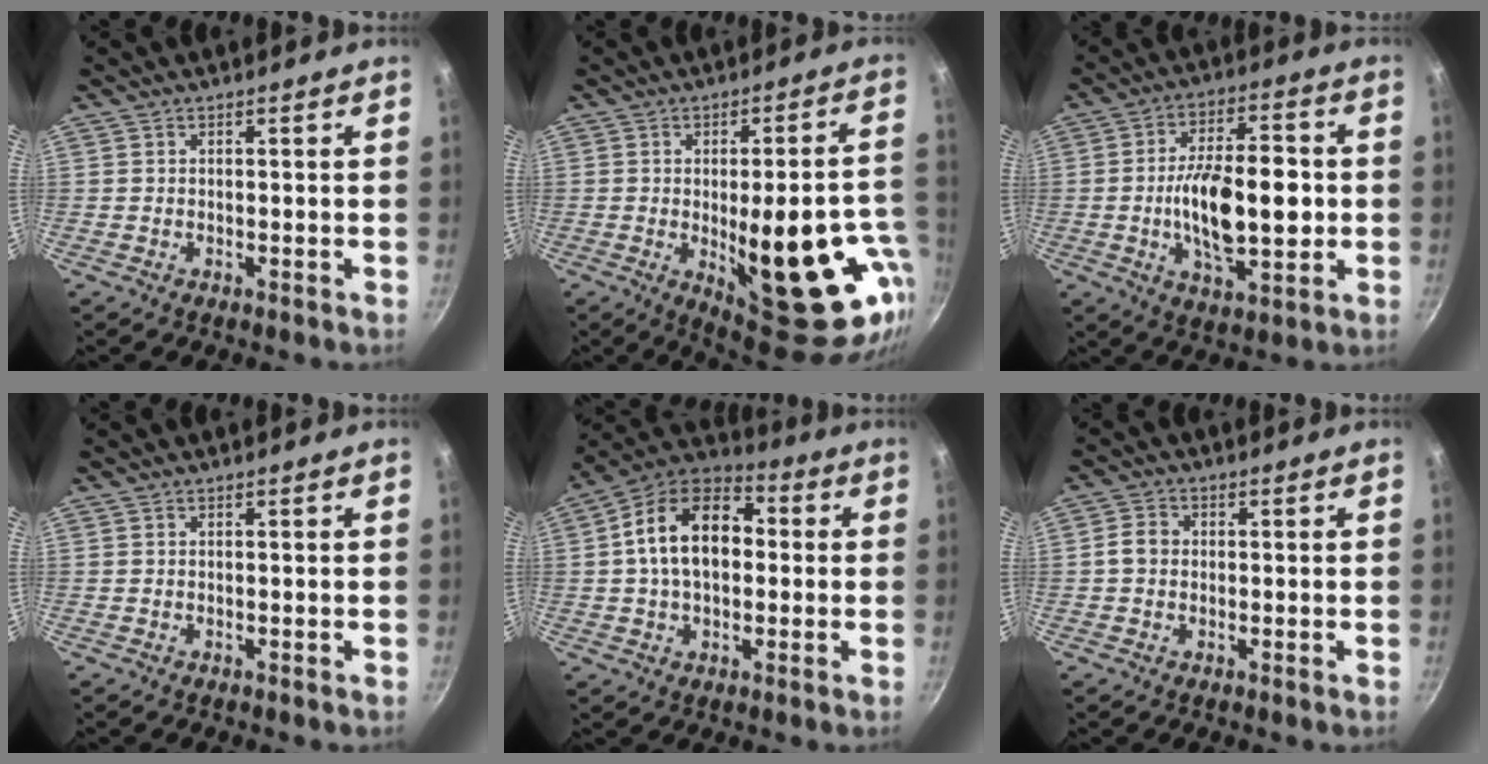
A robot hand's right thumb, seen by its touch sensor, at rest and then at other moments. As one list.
[{"total": 24.7, "force": [-5.5, 9.4, 22.1], "torque": [-0.248, -0.001, -0.051]}, {"total": 16.4, "force": [-1.4, 7.8, 14.4], "torque": [-0.221, 0.017, -0.021]}, {"total": 0.0}, {"total": 16.3, "force": [1.3, 10.8, 12.1], "torque": [-0.171, 0.033, 0.001]}, {"total": 3.4, "force": [-0.1, 2.9, 1.8], "torque": [-0.025, 0.010, -0.009]}]